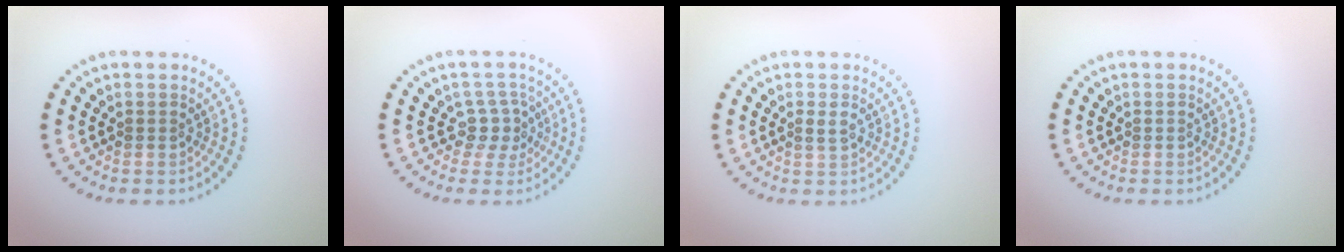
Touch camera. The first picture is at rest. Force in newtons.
{"total": 2.2, "press": 1.7, "slide": 1.4}
{"total": 1.0, "press": 1.0, "slide": 0.3}
{"total": 0.0}